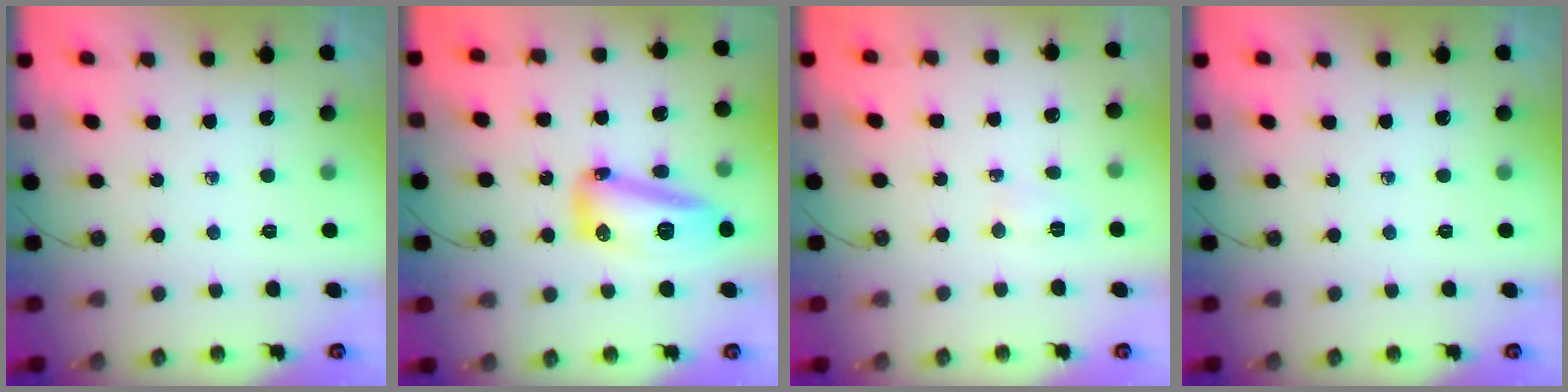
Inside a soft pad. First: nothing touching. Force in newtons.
{"total": 28.9, "press": 19.3, "slide": 21.5}
{"total": 3.6, "press": 3.4, "slide": 0.9}
{"total": 0.0}